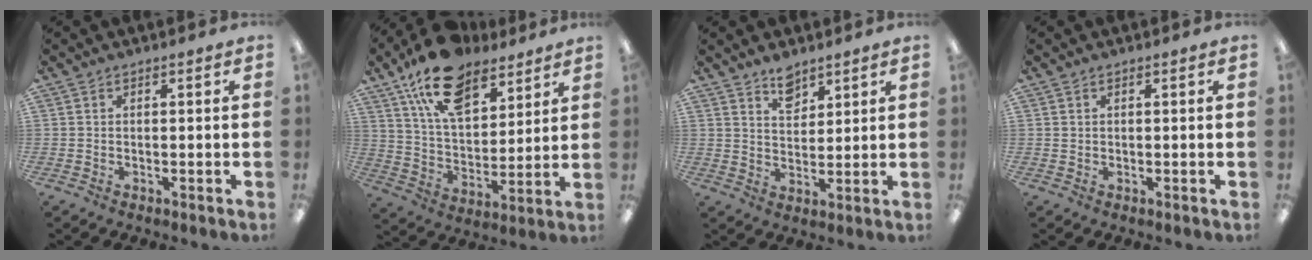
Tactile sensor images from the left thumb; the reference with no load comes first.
{"total": 17.6, "force": [11.7, 9.3, 9.3], "torque": [-0.163, -0.052, 0.212]}
{"total": 6.1, "force": [4.9, 3.2, 1.9], "torque": [-0.019, -0.029, 0.087]}
{"total": 0.6, "force": [0.4, 0.4, 0.0], "torque": [0.000, 0.002, 0.007]}